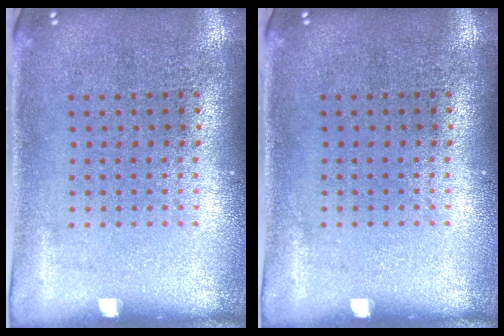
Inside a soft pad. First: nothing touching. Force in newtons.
{"total": 0.0}